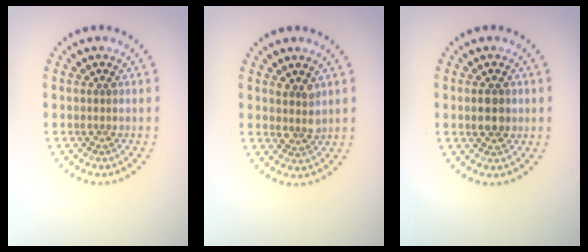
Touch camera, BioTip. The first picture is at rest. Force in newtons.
{"total": 1.8, "press": 1.5, "slide": 1.0}
{"total": 2.2, "press": 2.2, "slide": 0.3}